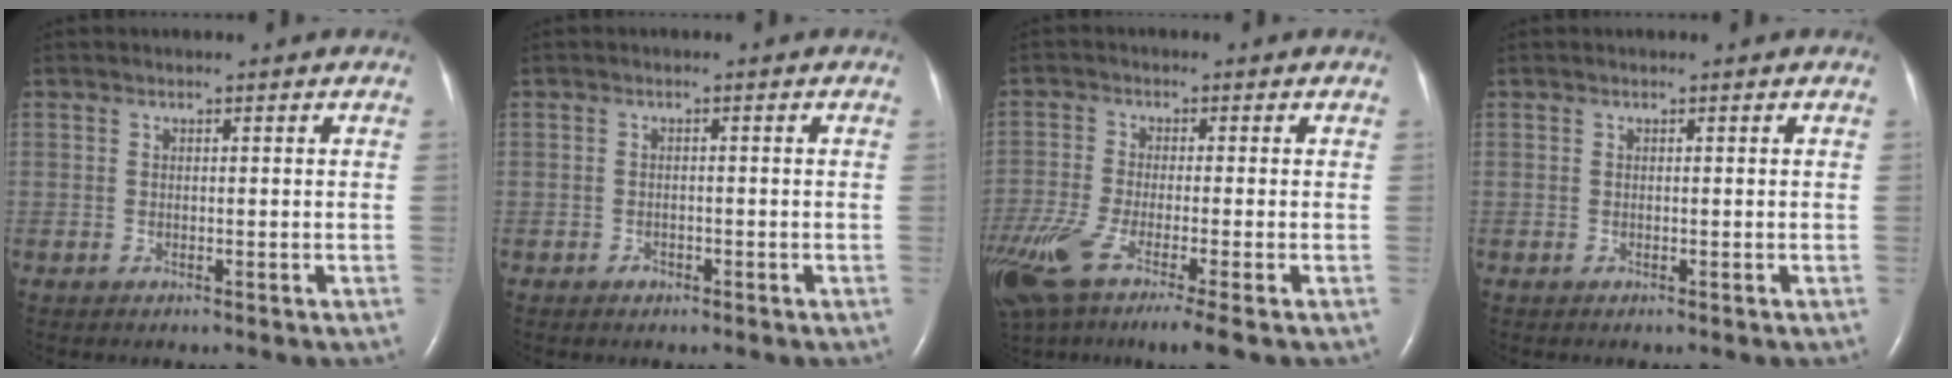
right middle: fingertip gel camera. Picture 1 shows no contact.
{"total": 0.9, "force": [-0.6, 0.7, 0.2], "torque": [-0.003, 0.002, -0.010]}
{"total": 13.0, "force": [-8.0, 1.4, 10.1], "torque": [-0.222, -0.037, -0.145]}
{"total": 0.0}